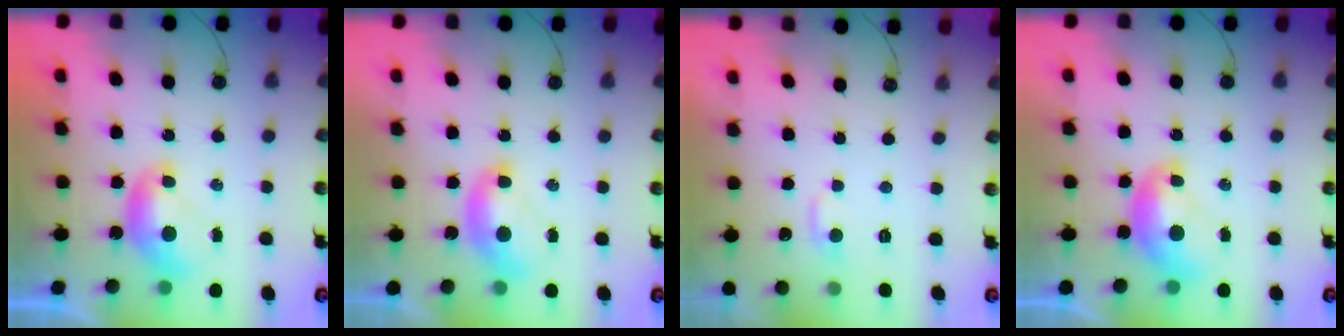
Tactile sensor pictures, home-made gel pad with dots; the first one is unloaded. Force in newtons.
{"total": 1.4, "press": 1.4, "slide": 0.3}
{"total": 2.8, "press": 2.8, "slide": 0.4}
{"total": 1.6, "press": 1.6, "slide": 0.2}